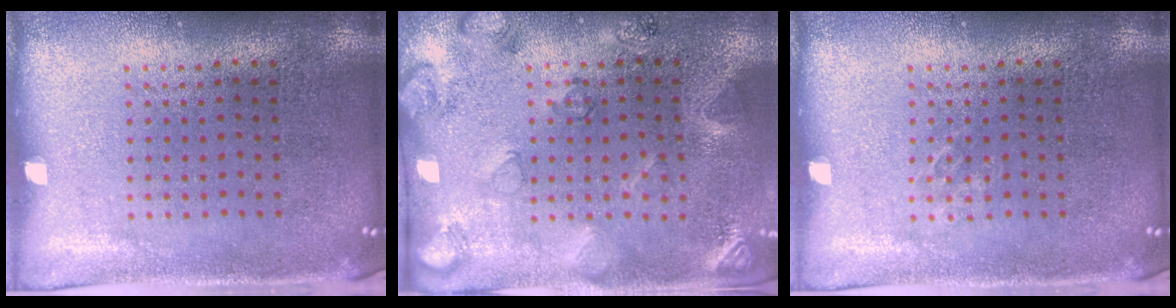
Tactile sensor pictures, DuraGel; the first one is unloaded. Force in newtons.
{"total": 2.2, "press": 1.9, "slide": 1.1}
{"total": 0.6, "press": 0.6, "slide": 0.1}